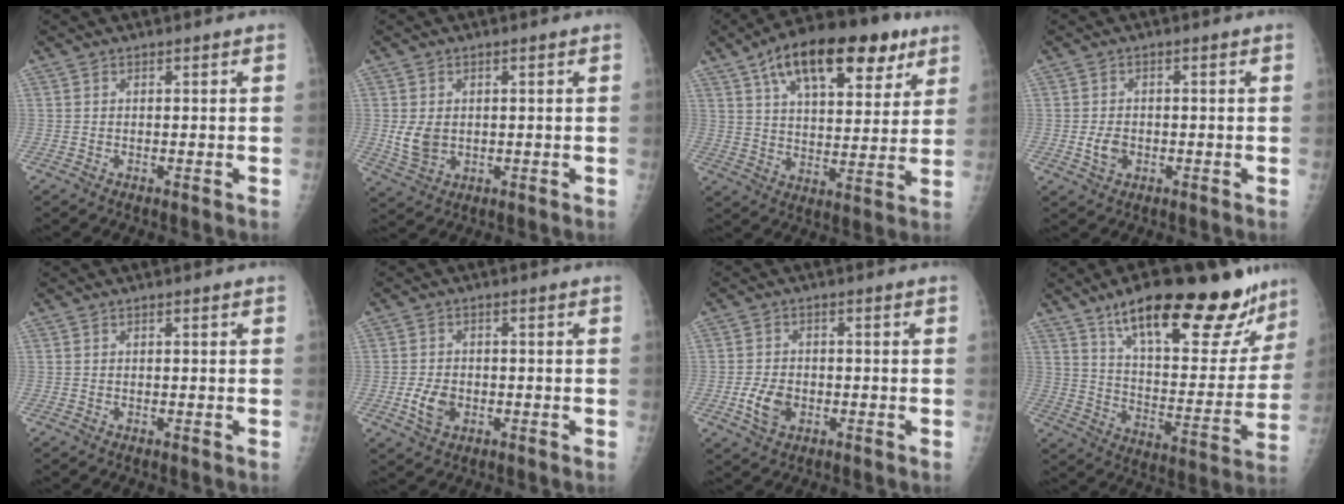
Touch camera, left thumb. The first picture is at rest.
{"total": 4.9, "force": [0.2, 3.7, 3.2], "torque": [-0.052, -0.009, 0.014]}
{"total": 21.3, "force": [11.6, 9.9, 14.8], "torque": [-0.201, -0.013, 0.184]}
{"total": 3.3, "force": [-0.8, 2.4, 2.1], "torque": [-0.033, 0.002, -0.012]}
{"total": 0.0}
{"total": 4.9, "force": [-1.4, 3.4, 3.2], "torque": [-0.055, 0.004, -0.024]}
{"total": 5.4, "force": [-1.7, 3.7, 3.6], "torque": [-0.062, 0.004, -0.029]}
{"total": 27.2, "force": [19.0, 8.8, 17.5], "torque": [-0.214, -0.069, 0.287]}